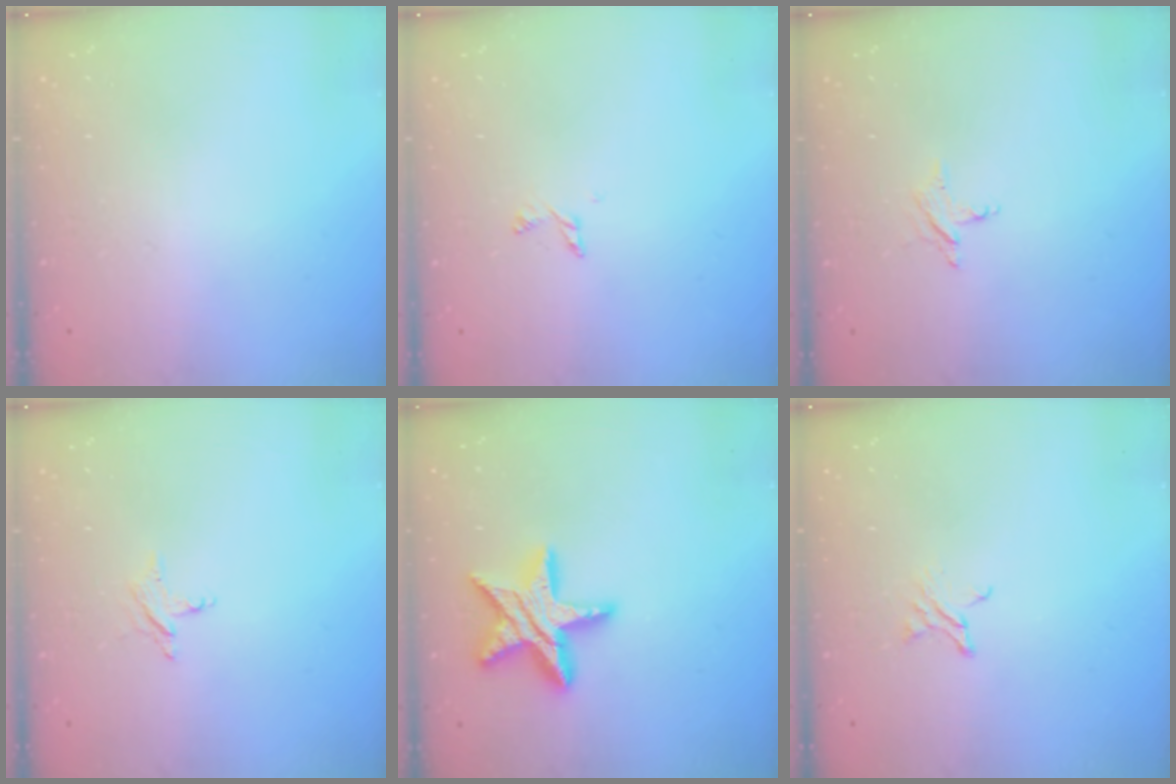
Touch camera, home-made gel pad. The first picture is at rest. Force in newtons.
{"total": 2.8, "press": 2.8, "slide": 0.2}
{"total": 2.4, "press": 2.4, "slide": 0.2}
{"total": 2.4, "press": 2.4, "slide": 0.2}
{"total": 16.8, "press": 16.8, "slide": 1.1}
{"total": 2.0, "press": 2.0, "slide": 0.1}